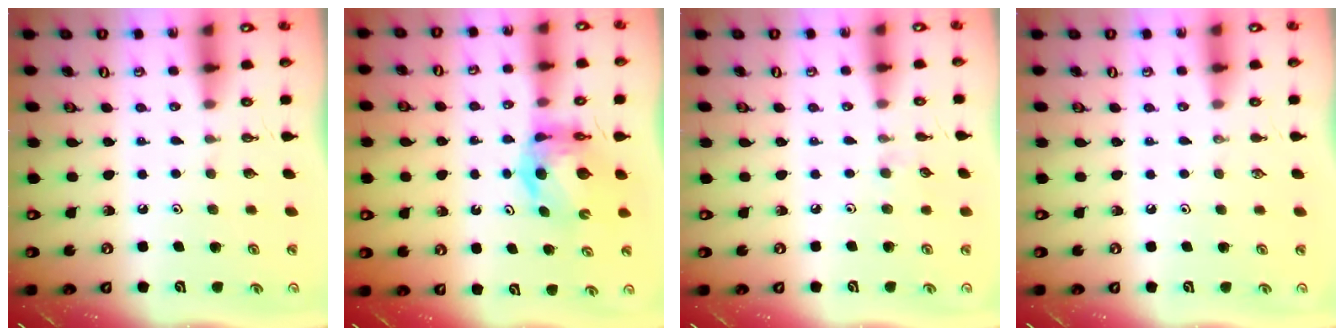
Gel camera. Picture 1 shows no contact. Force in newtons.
{"total": 6.3, "press": 6.3, "slide": 0.7}
{"total": 1.9, "press": 1.8, "slide": 0.3}
{"total": 0.0}